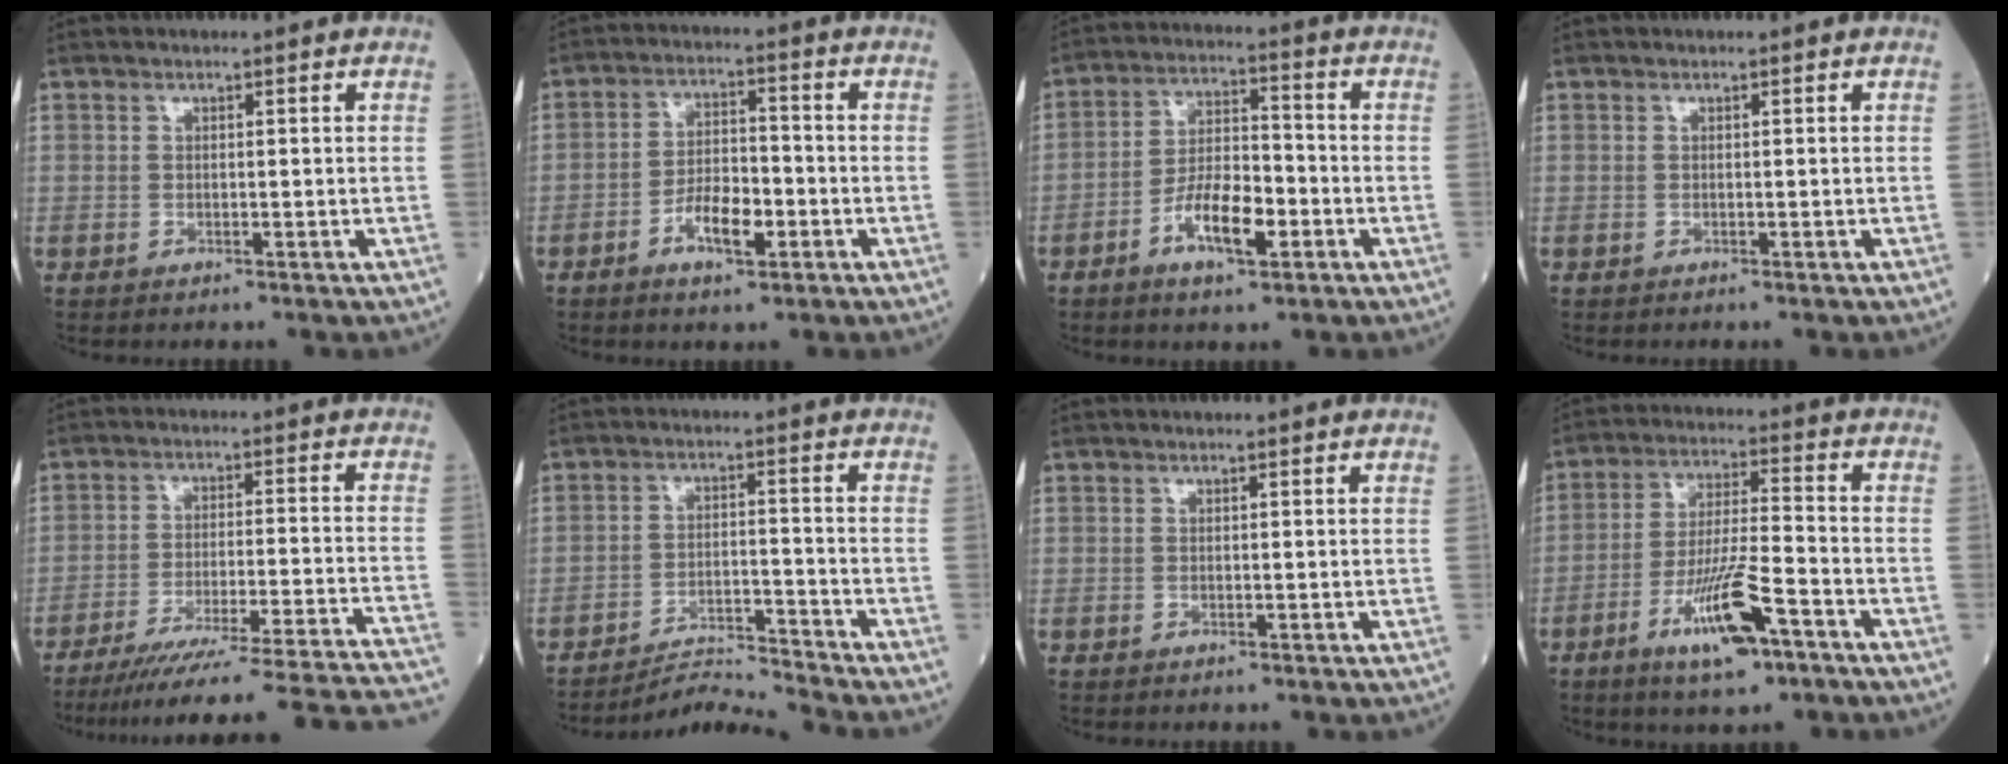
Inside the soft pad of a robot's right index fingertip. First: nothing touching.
{"total": 6.5, "force": [-2.8, 2.5, 5.3], "torque": [-0.099, 0.006, -0.050]}
{"total": 9.0, "force": [-3.8, 2.9, 7.6], "torque": [-0.144, 0.007, -0.070]}
{"total": 0.0}
{"total": 29.8, "force": [-27.3, -2.2, 11.9], "torque": [-0.094, -0.057, -0.366]}
{"total": 6.7, "force": [-6.1, -2.7, -0.8], "torque": [0.001, -0.008, -0.108]}
{"total": 0.0}
{"total": 11.2, "force": [-5.9, 1.7, 9.4], "torque": [-0.175, -0.010, -0.104]}